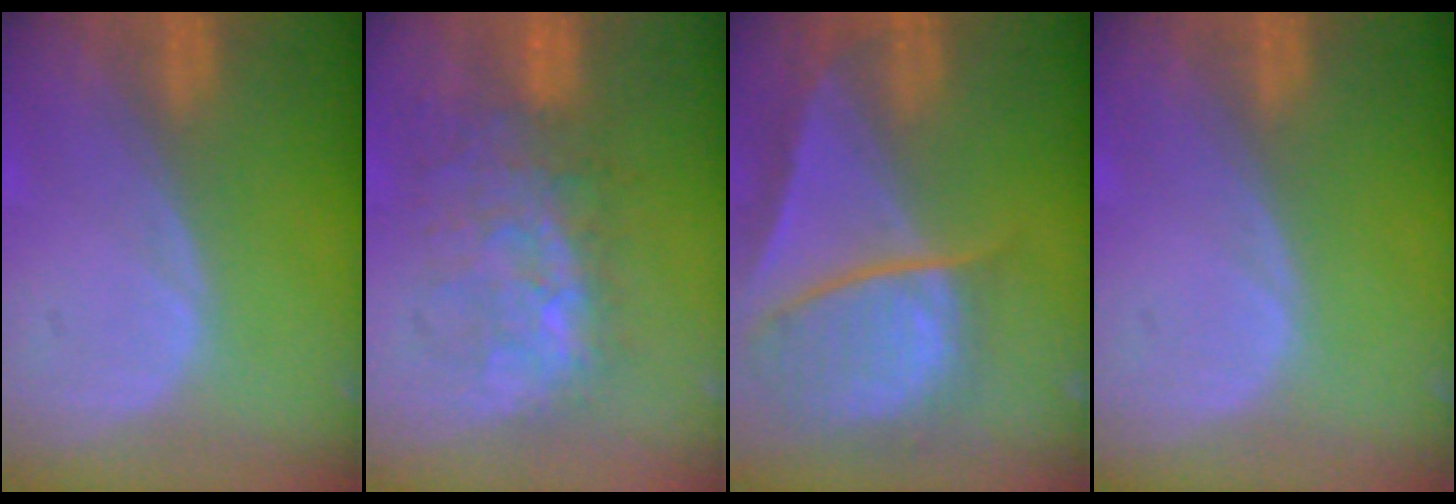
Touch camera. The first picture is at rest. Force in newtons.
{"total": 8.5, "press": 8.5, "slide": 0.3}
{"total": 10.1, "press": 8.3, "slide": 5.7}
{"total": 0.0}